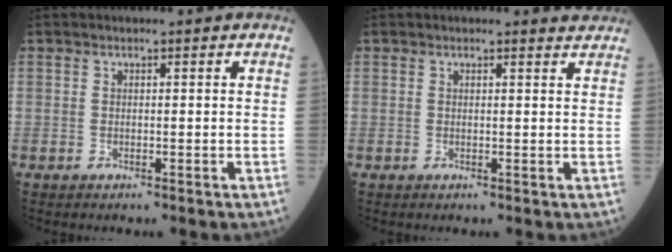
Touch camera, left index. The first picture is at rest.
{"total": 1.6, "force": [1.6, 0.0, -0.2], "torque": [-0.003, -0.009, 0.009]}